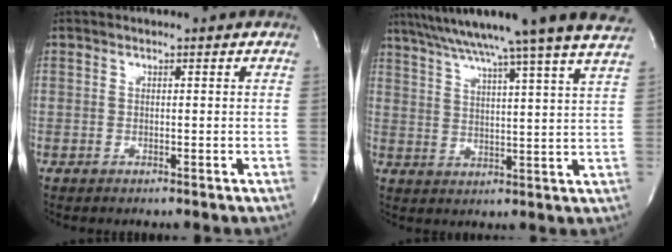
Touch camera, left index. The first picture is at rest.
{"total": 23.6, "force": [20.1, -1.8, 12.3], "torque": [-0.214, -0.018, 0.271]}